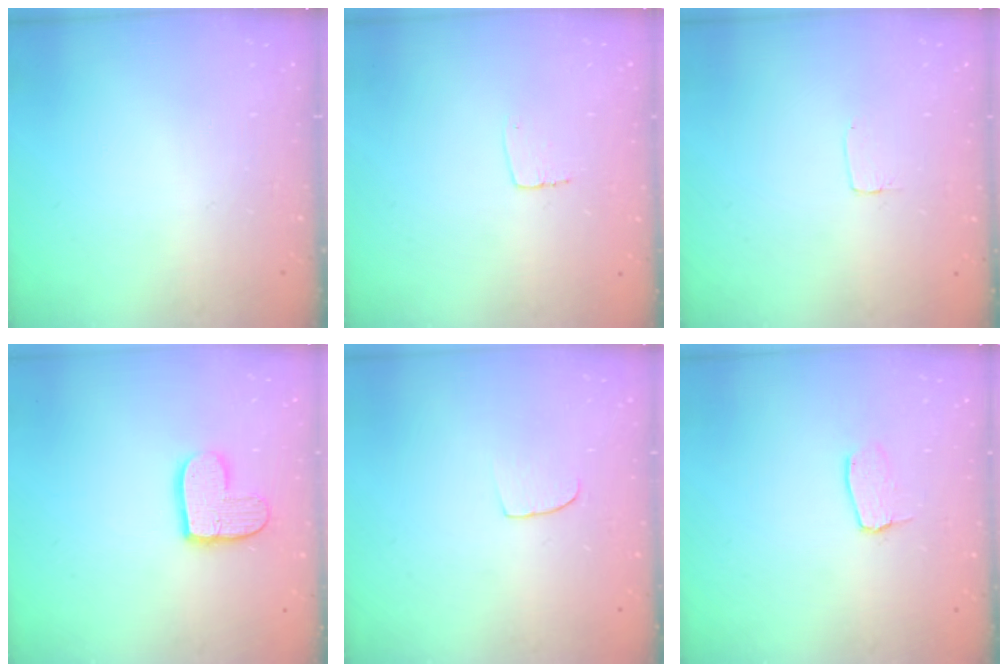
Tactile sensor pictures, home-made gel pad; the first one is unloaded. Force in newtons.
{"total": 4.0, "press": 4.0, "slide": 0.3}
{"total": 1.2, "press": 1.2, "slide": 0.0}
{"total": 11.0, "press": 10.9, "slide": 0.9}
{"total": 5.5, "press": 5.4, "slide": 0.5}
{"total": 5.6, "press": 5.6, "slide": 0.4}